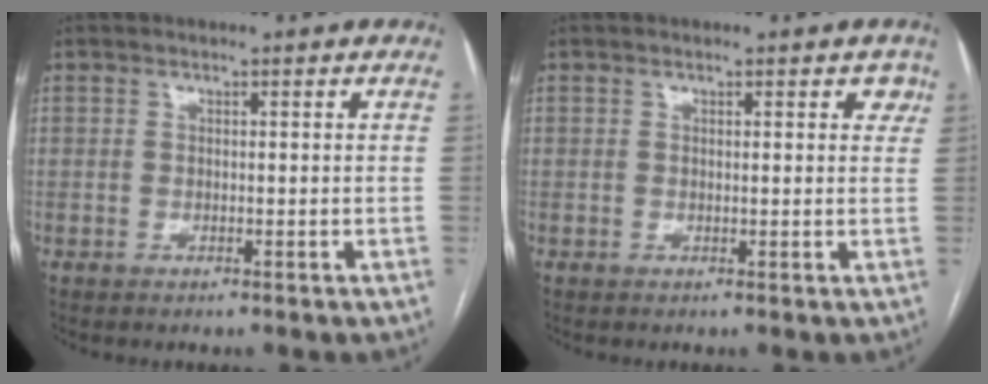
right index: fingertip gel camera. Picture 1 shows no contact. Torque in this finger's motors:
{"motor_torque": [0.02, -0.01, -0.01, 0.00]}